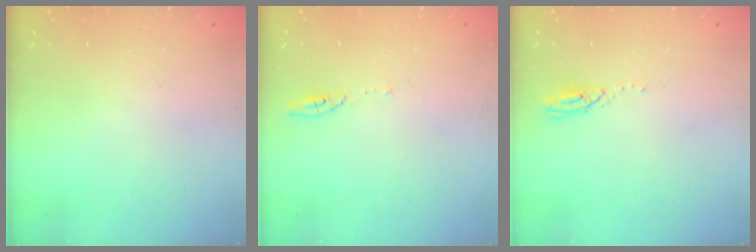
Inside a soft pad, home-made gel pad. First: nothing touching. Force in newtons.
{"total": 4.8, "press": 4.8, "slide": 0.6}
{"total": 3.0, "press": 3.0, "slide": 0.1}